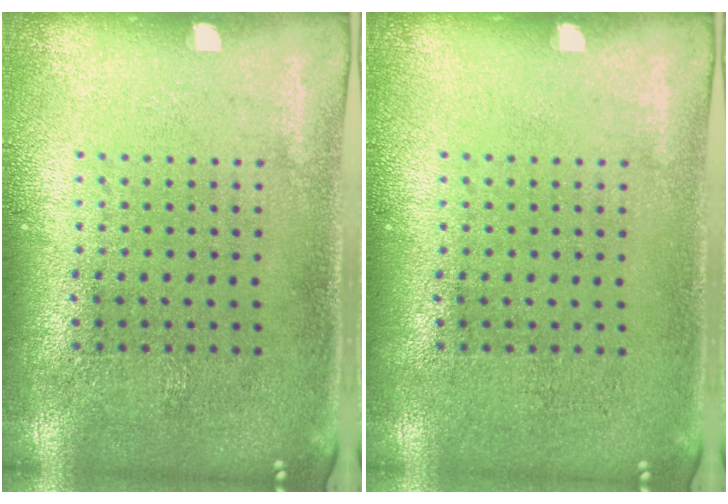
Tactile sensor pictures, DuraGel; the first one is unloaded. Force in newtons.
{"total": 0.0}